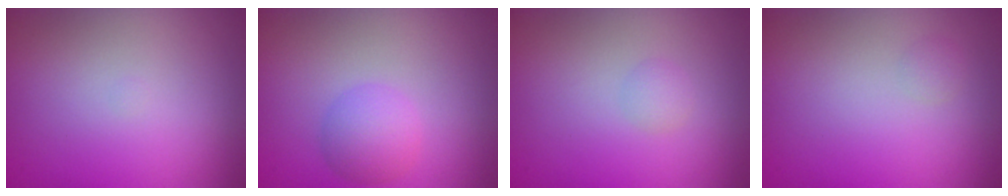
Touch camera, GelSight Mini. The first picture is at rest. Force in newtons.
{"total": 2.7, "press": 2.7, "slide": 0.1}
{"total": 1.0, "press": 1.0, "slide": 0.1}
{"total": 0.6, "press": 0.6, "slide": 0.0}